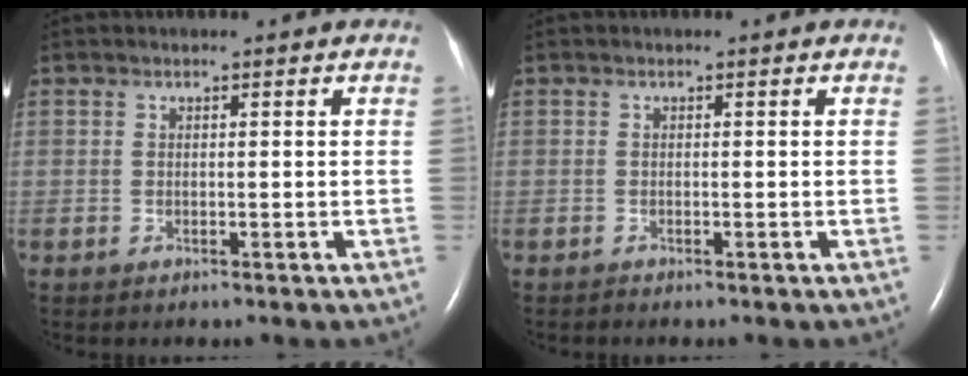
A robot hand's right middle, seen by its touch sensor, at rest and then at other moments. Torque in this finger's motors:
{"motor_torque": [-0.01, 0.00, 0.01, -0.01]}